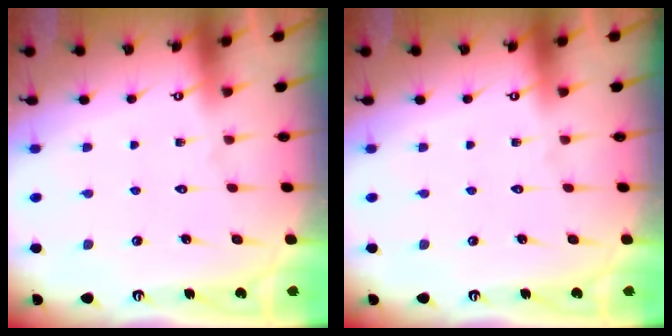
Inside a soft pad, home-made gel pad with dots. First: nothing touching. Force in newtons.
{"total": 0.0}